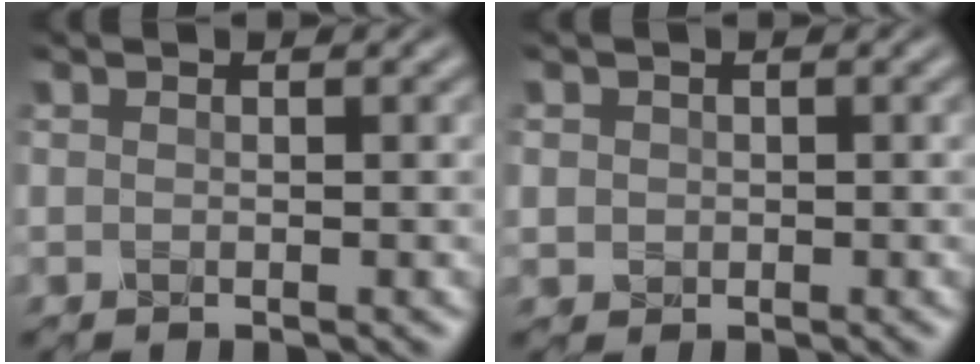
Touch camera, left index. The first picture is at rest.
{"total": 1.2, "force": [0.1, 1.2, 0.3], "torque": [0.002, -0.003, 0.003]}